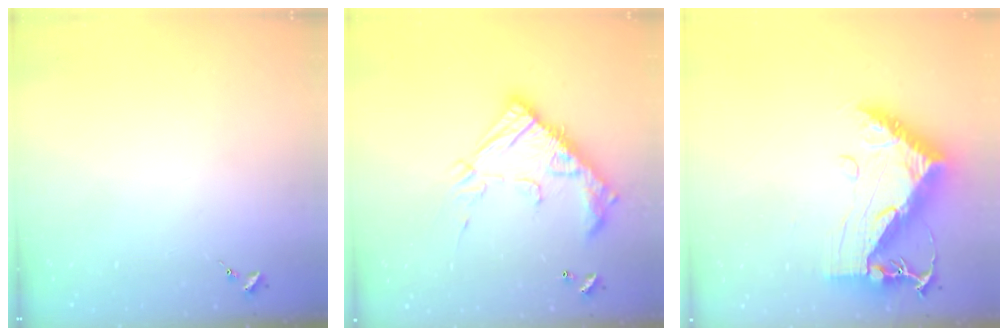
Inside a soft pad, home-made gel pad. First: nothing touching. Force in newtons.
{"total": 20.8, "press": 20.8, "slide": 0.6}
{"total": 14.1, "press": 14.0, "slide": 1.3}